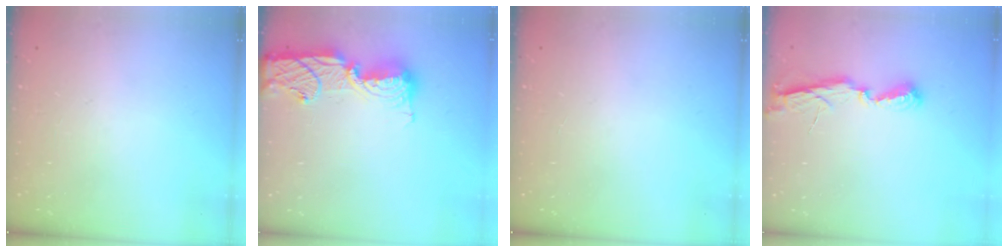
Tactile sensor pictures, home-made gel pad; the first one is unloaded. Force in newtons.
{"total": 16.2, "press": 16.2, "slide": 1.1}
{"total": 0.0}
{"total": 7.1, "press": 7.0, "slide": 0.4}